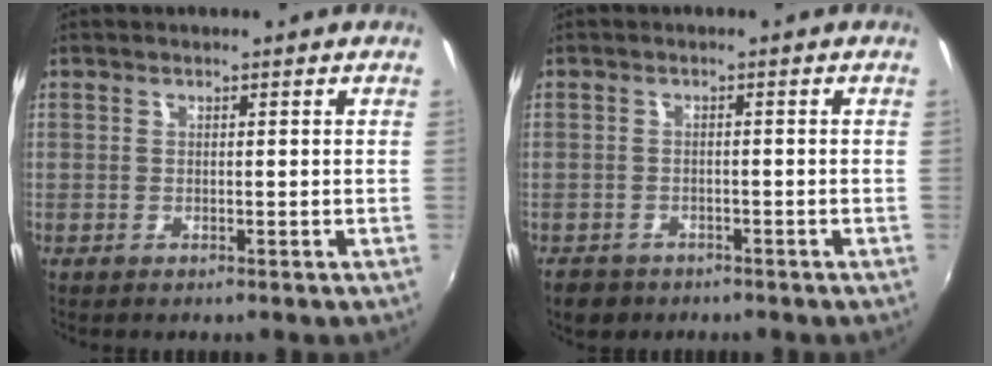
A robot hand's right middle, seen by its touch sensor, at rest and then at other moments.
{"total": 3.7, "force": [-2.5, 2.4, 1.1], "torque": [-0.034, -0.007, -0.041]}